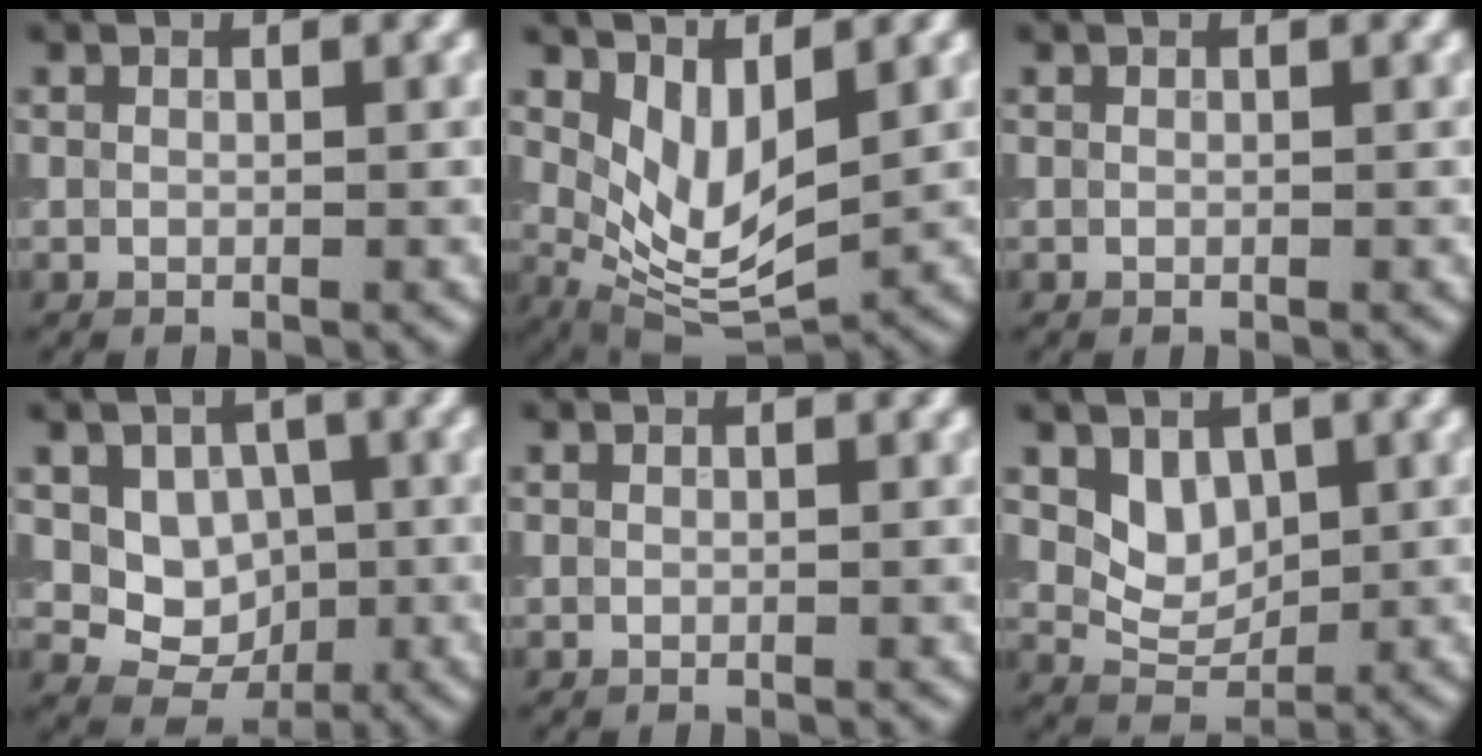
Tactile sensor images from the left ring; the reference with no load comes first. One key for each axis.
{"total": 5.4, "fx": 1.7, "fy": 2.6, "fz": 4.5, "tx": -0.094, "ty": -0.021, "tz": 0.039}
{"total": 0.0}
{"total": 4.9, "fx": 0.3, "fy": 4.0, "fz": 2.8, "tx": -0.033, "ty": -0.002, "tz": -0.002}
{"total": 0.0}
{"total": 2.9, "fx": 1.1, "fy": 2.1, "fz": 1.6, "tx": -0.027, "ty": -0.008, "tz": 0.024}